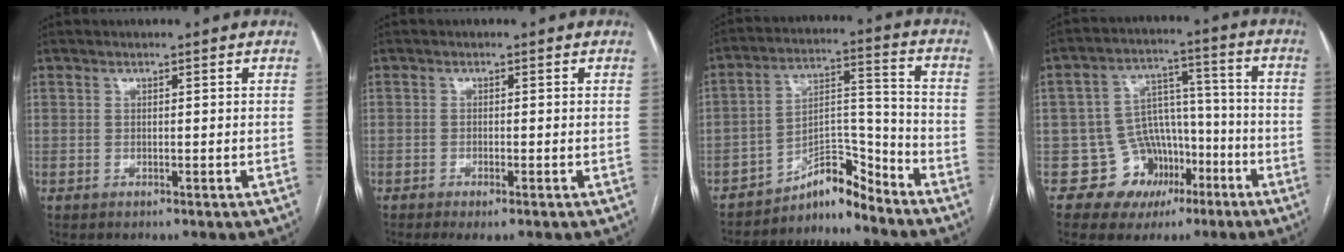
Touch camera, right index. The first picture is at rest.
{"total": 2.5, "force": [-1.6, 0.4, 1.9], "torque": [-0.029, -0.005, -0.025]}
{"total": 7.1, "force": [-6.9, 1.1, 1.1], "torque": [-0.008, 0.049, -0.117]}
{"total": 9.7, "force": [-4.7, 8.4, 1.5], "torque": [-0.005, 0.056, -0.061]}